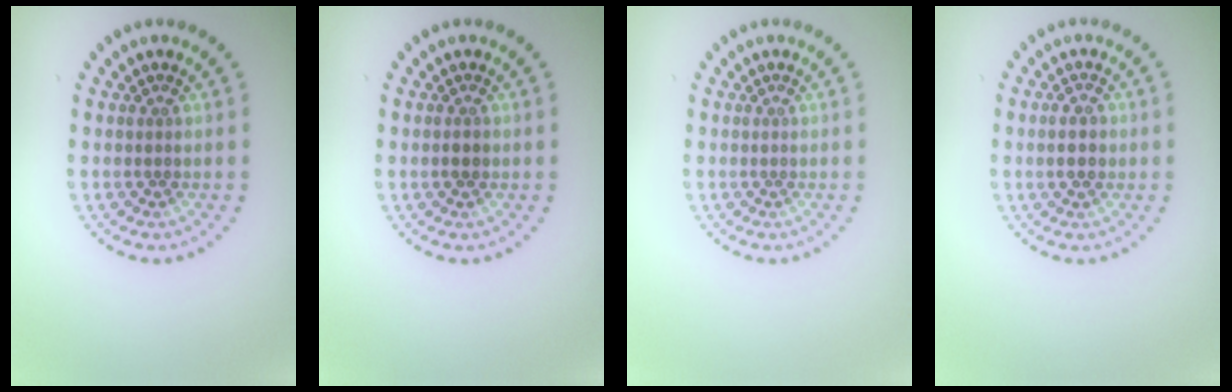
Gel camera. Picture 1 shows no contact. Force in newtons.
{"total": 0.9, "press": 0.8, "slide": 0.3}
{"total": 0.0}
{"total": 2.0, "press": 1.9, "slide": 0.2}